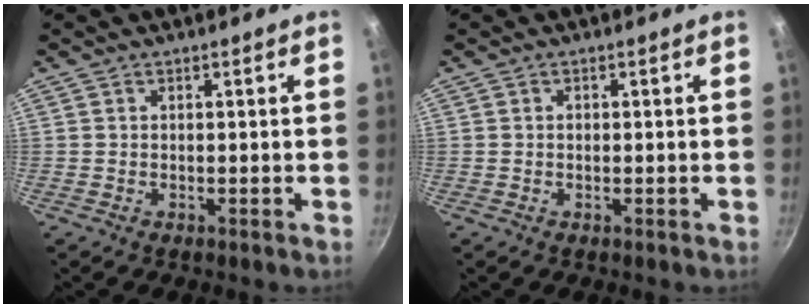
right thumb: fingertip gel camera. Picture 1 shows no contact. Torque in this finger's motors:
{"motor_torque": [0.27, 0.07, 0.29, -0.12, -0.02]}